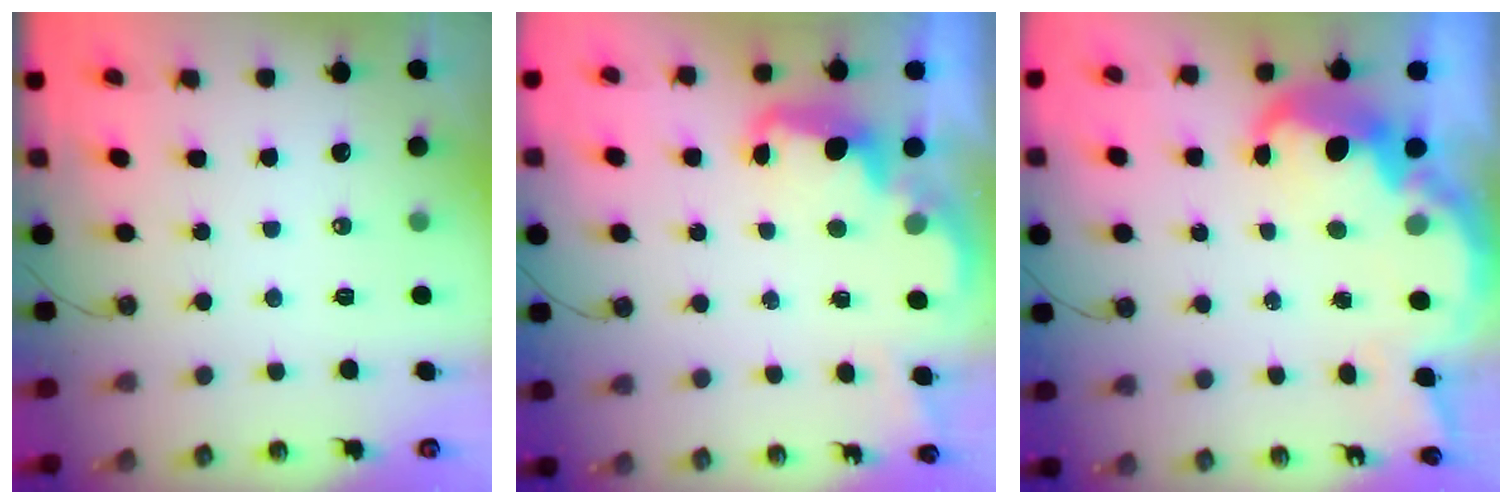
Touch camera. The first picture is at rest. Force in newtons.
{"total": 2.8, "press": 2.7, "slide": 0.7}
{"total": 10.1, "press": 10.1, "slide": 0.7}